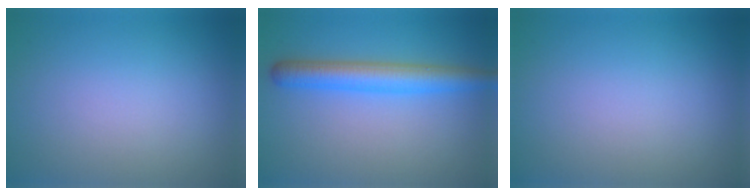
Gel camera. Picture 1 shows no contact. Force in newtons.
{"total": 4.6, "press": 4.6, "slide": 0.2}
{"total": 0.0}